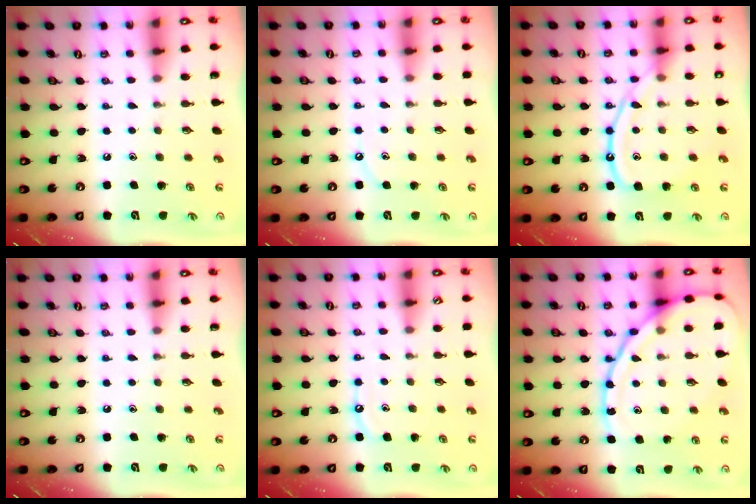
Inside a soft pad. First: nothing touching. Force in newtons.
{"total": 4.0, "press": 4.0, "slide": 0.6}
{"total": 12.0, "press": 11.9, "slide": 1.3}
{"total": 0.0}
{"total": 5.3, "press": 5.3, "slide": 0.5}
{"total": 15.6, "press": 15.5, "slide": 1.7}